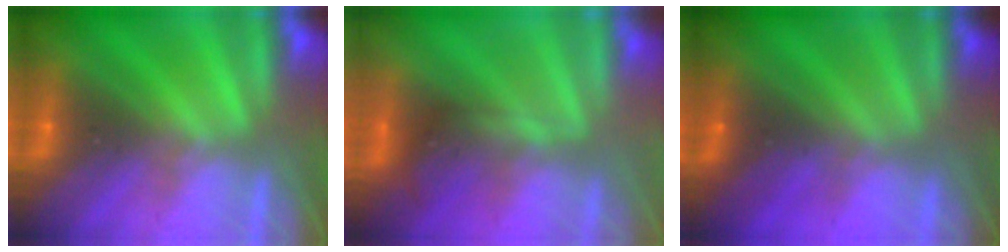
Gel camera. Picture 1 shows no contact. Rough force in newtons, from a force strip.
{"total": 4.7}
{"total": 2.2}